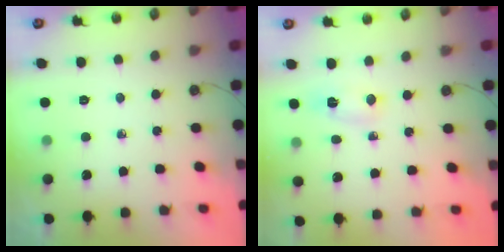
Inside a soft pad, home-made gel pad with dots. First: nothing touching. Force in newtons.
{"total": 2.8, "press": 2.5, "slide": 1.4}